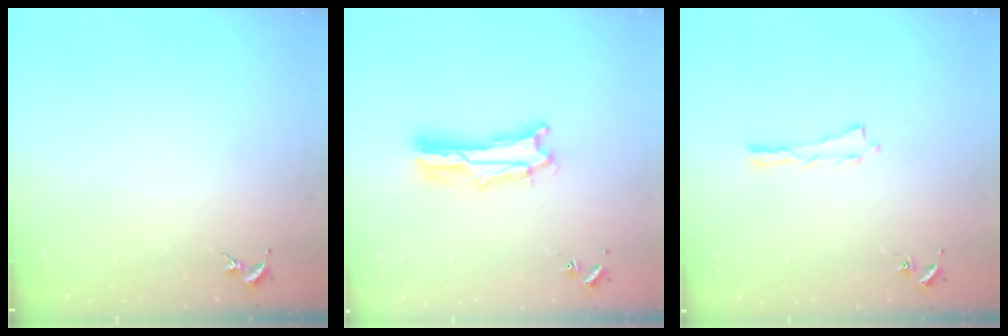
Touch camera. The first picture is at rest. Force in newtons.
{"total": 5.0, "press": 5.0, "slide": 0.6}
{"total": 0.0}